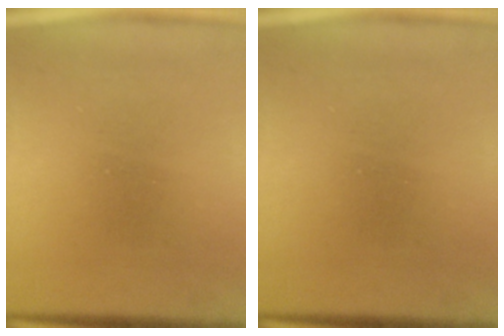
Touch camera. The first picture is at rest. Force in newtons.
{"total": 0.0}